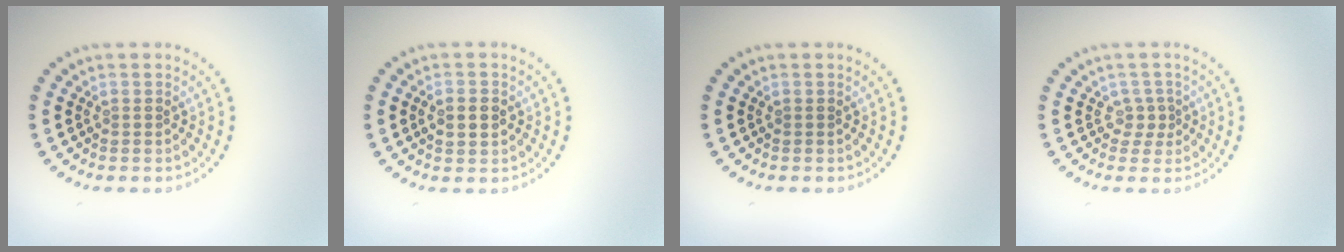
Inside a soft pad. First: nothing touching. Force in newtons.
{"total": 2.8, "press": 2.8, "slide": 0.2}
{"total": 0.0}
{"total": 1.4, "press": 0.9, "slide": 1.1}